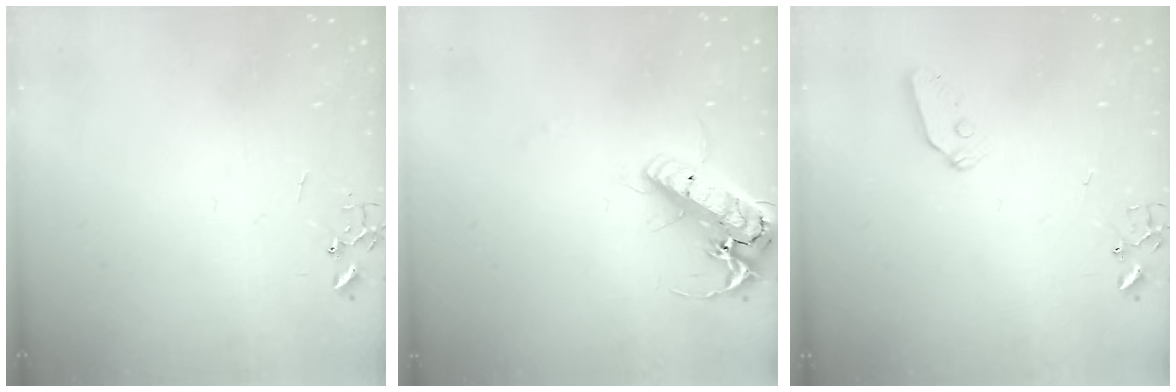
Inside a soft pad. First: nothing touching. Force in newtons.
{"total": 19.5, "press": 19.2, "slide": 3.3}
{"total": 5.6, "press": 5.6, "slide": 0.3}